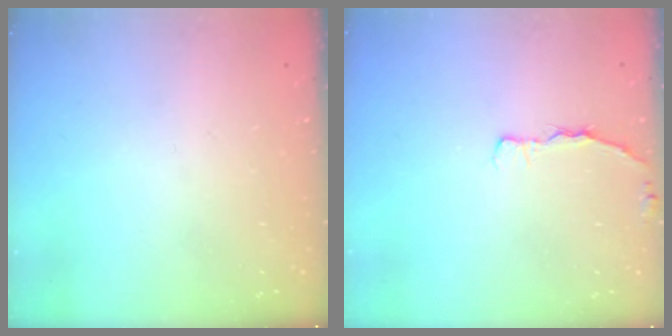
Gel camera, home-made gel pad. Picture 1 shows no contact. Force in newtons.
{"total": 3.5, "press": 3.4, "slide": 0.5}